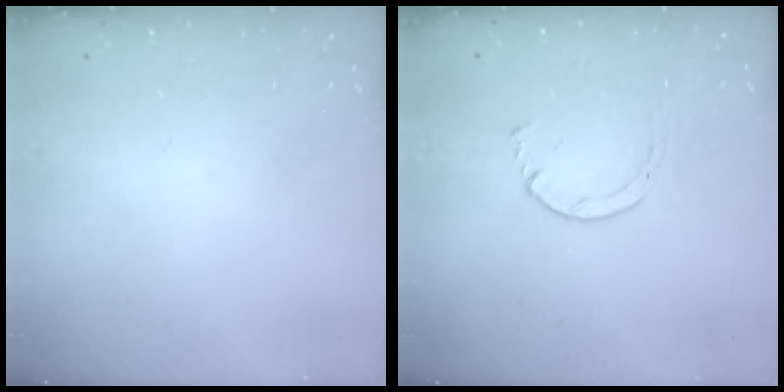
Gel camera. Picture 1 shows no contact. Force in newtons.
{"total": 2.0, "press": 1.9, "slide": 0.3}